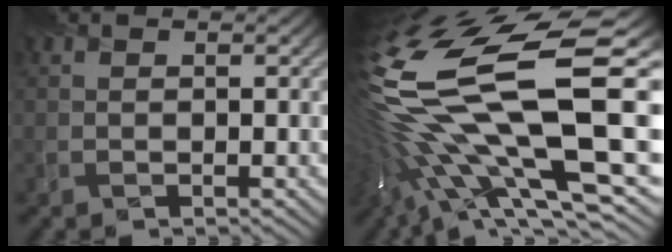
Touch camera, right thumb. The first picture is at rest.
{"total": 19.2, "force": [-0.9, 7.2, 17.7], "torque": [-0.372, -0.033, -0.003]}